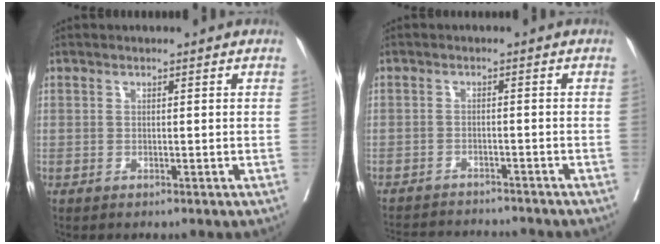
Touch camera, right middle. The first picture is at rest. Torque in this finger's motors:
{"motor_torque": [0.61, -0.76, 0.06, 0.05]}